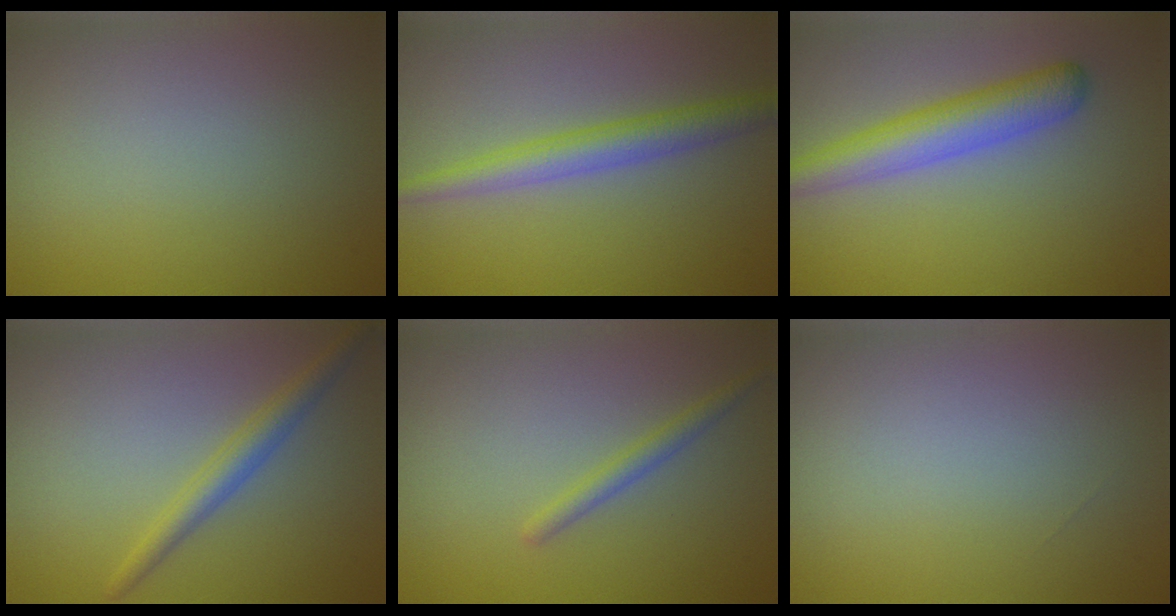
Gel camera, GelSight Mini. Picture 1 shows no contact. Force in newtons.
{"total": 3.4, "press": 3.4, "slide": 0.1}
{"total": 4.6, "press": 4.6, "slide": 0.2}
{"total": 2.5, "press": 2.5, "slide": 0.1}
{"total": 1.5, "press": 1.5, "slide": 0.0}
{"total": 0.0}